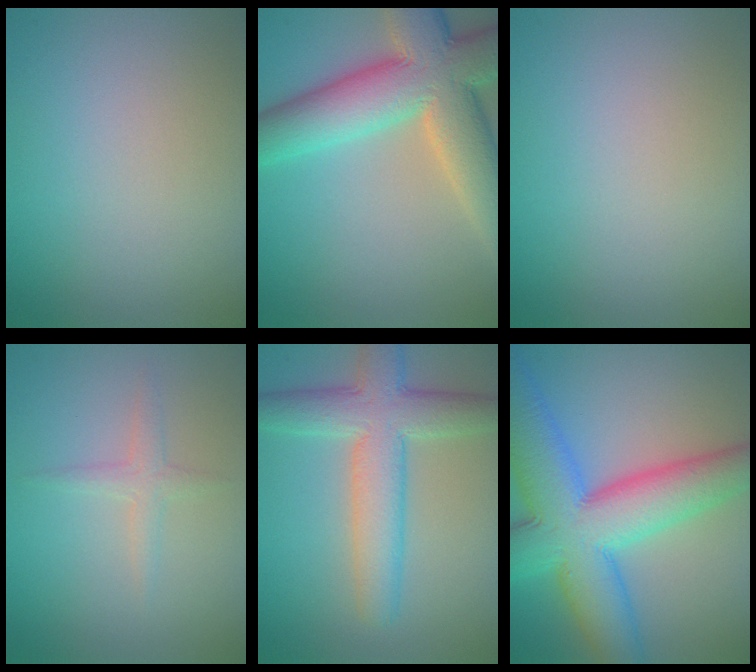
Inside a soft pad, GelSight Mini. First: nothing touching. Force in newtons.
{"total": 11.5, "press": 11.5, "slide": 0.7}
{"total": 0.0}
{"total": 1.9, "press": 1.9, "slide": 0.1}
{"total": 6.6, "press": 6.6, "slide": 0.3}
{"total": 11.5, "press": 11.5, "slide": 0.3}